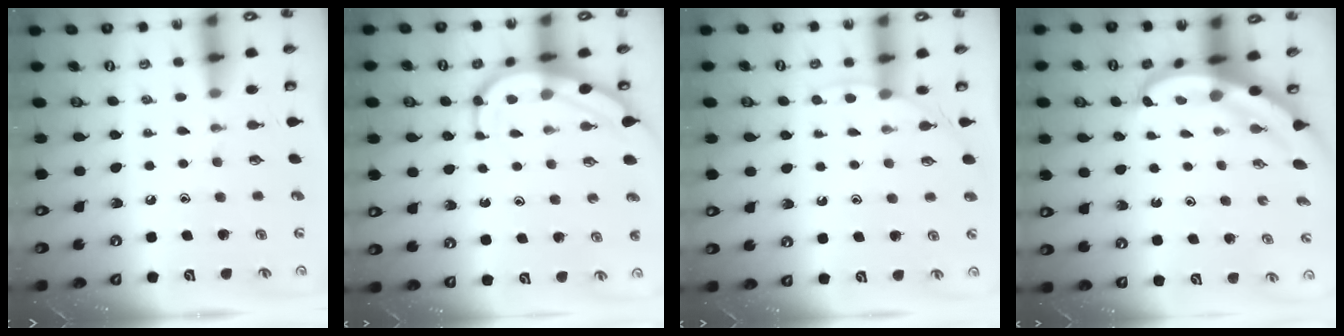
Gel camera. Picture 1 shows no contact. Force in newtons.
{"total": 7.9, "press": 7.9, "slide": 0.8}
{"total": 4.8, "press": 4.7, "slide": 0.5}
{"total": 6.8, "press": 6.8, "slide": 0.7}